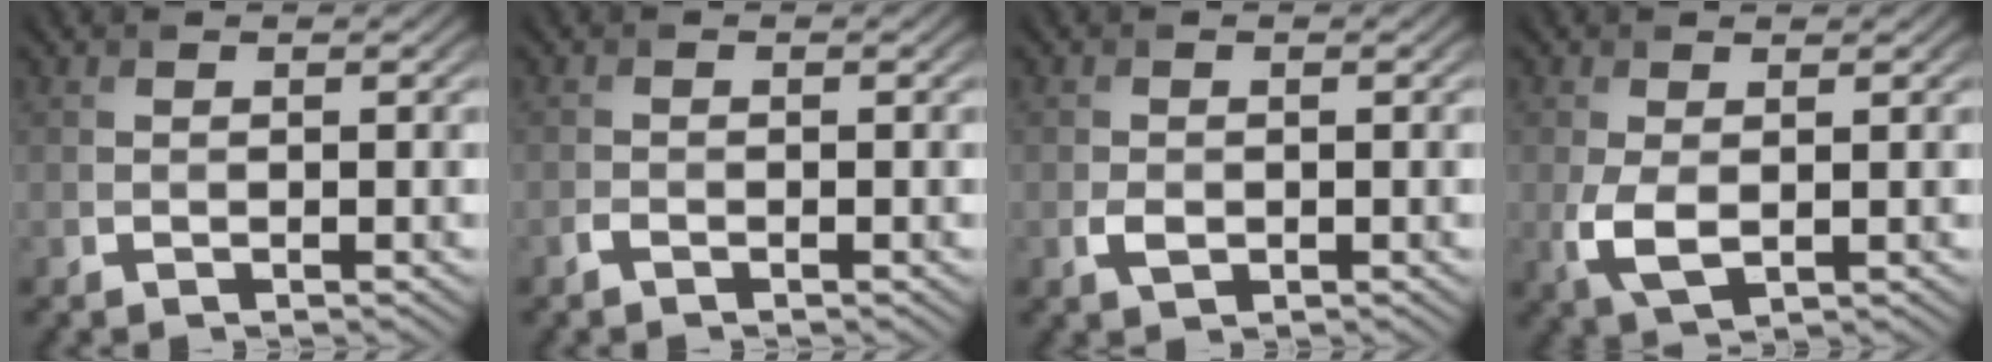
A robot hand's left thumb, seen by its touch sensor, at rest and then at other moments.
{"total": 0.8, "force": [-0.6, 0.2, 0.4], "torque": [-0.009, 0.000, -0.014]}
{"total": 1.6, "force": [-0.4, 1.1, 1.1], "torque": [-0.025, -0.005, -0.007]}
{"total": 3.8, "force": [-0.3, 2.1, 3.2], "torque": [-0.086, -0.011, -0.002]}